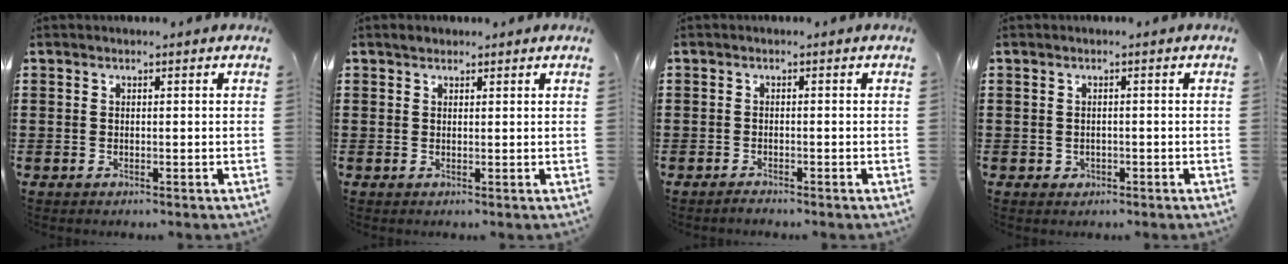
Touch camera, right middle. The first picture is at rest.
{"total": 1.0, "force": [0.8, 0.6, 0.1], "torque": [0.005, 0.000, 0.013]}
{"total": 0.9, "force": [-0.9, 0.1, 0.1], "torque": [-0.003, 0.000, -0.018]}
{"total": 0.8, "force": [-0.2, 0.7, 0.3], "torque": [-0.009, 0.004, -0.006]}